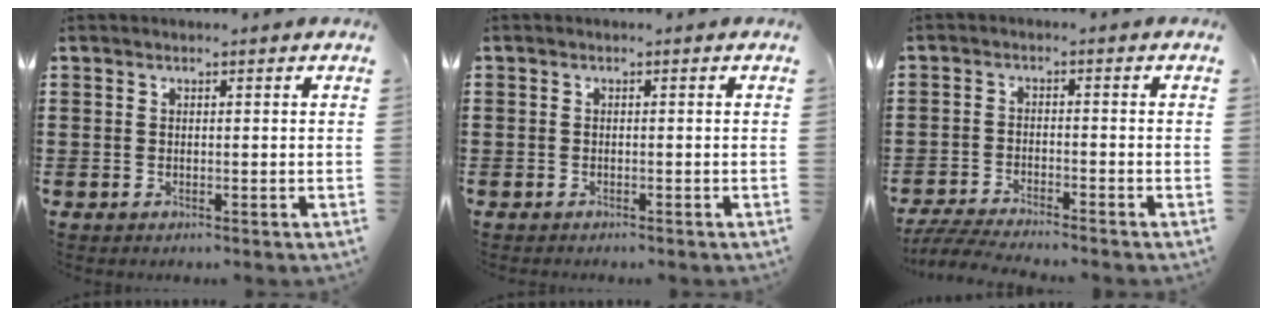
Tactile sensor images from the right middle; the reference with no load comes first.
{"total": 0.7, "force": [-0.6, 0.3, -0.1], "torque": [0.000, 0.001, -0.013]}
{"total": 4.2, "force": [-4.1, -0.1, 1.3], "torque": [-0.036, -0.014, -0.083]}